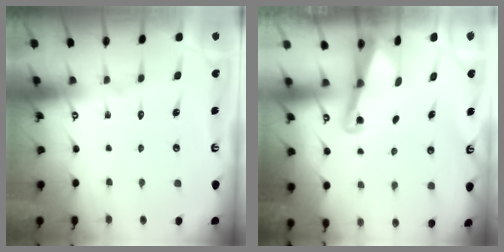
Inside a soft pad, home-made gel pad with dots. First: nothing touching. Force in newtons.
{"total": 2.6, "press": 2.5, "slide": 0.6}